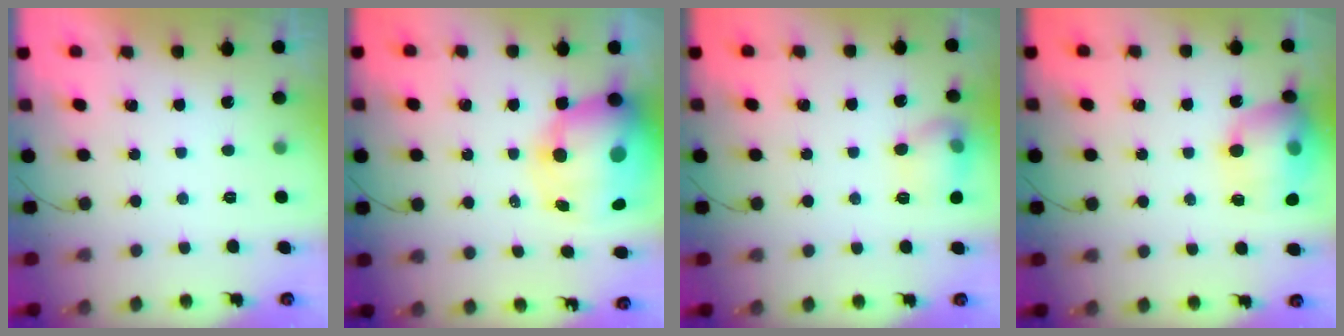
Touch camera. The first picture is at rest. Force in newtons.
{"total": 18.4, "press": 17.9, "slide": 4.4}
{"total": 10.7, "press": 10.7, "slide": 0.8}
{"total": 16.2, "press": 16.0, "slide": 2.4}